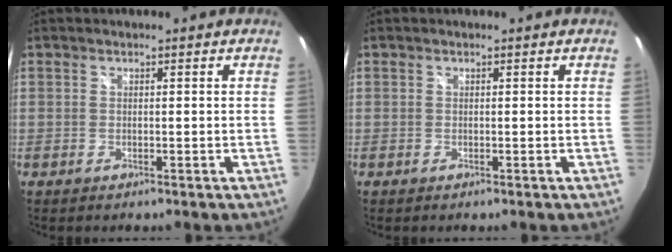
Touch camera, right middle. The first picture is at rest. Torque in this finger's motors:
{"motor_torque": [0.16, -0.24, 0.00, 0.01]}